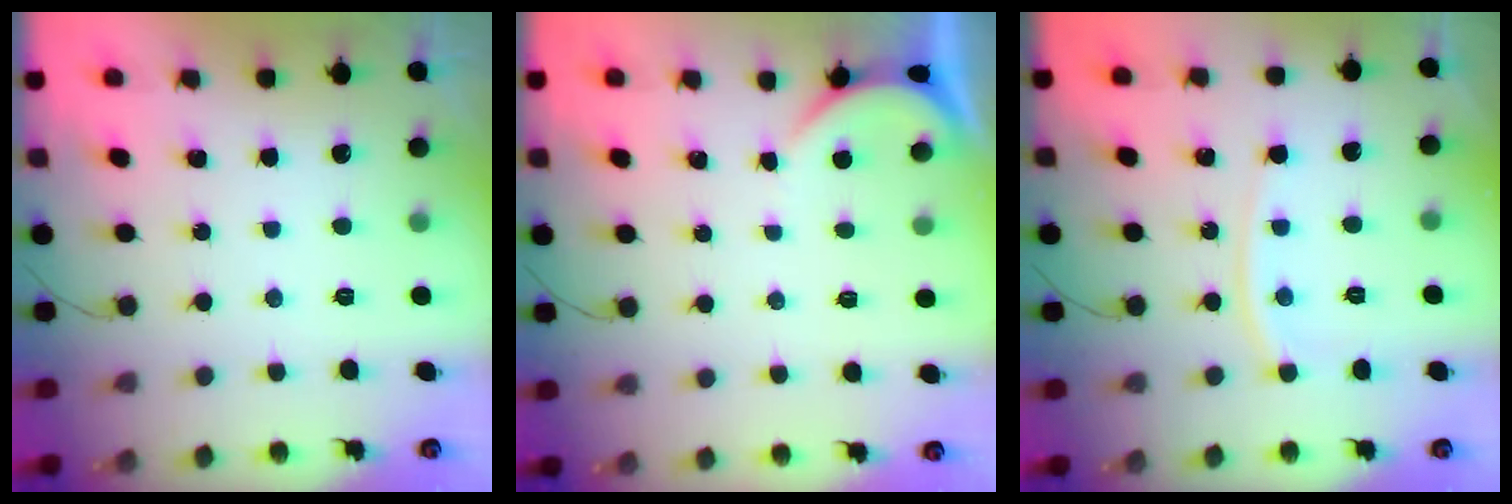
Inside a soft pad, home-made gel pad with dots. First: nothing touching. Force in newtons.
{"total": 1.6, "press": 1.6, "slide": 0.2}
{"total": 5.9, "press": 5.8, "slide": 0.8}